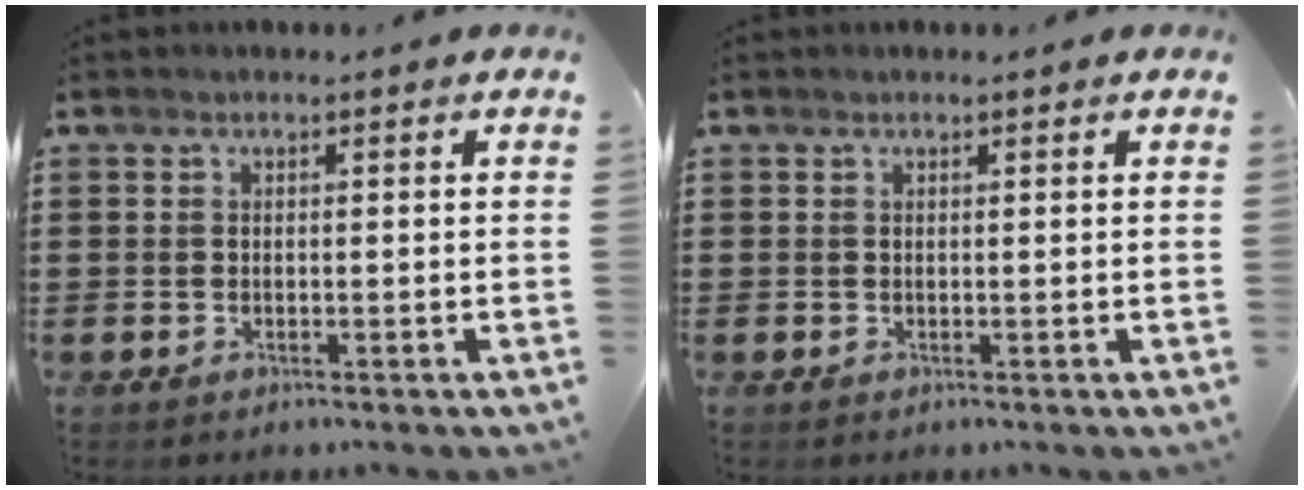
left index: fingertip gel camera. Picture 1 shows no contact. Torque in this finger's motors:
{"motor_torque": [0.16, 0.67, -0.29, -0.21]}